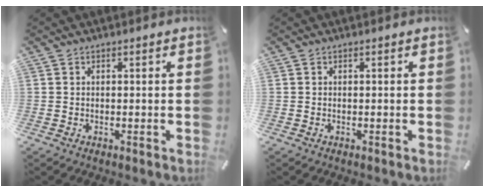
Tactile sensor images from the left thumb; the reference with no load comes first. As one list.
[{"total": 0.0}]